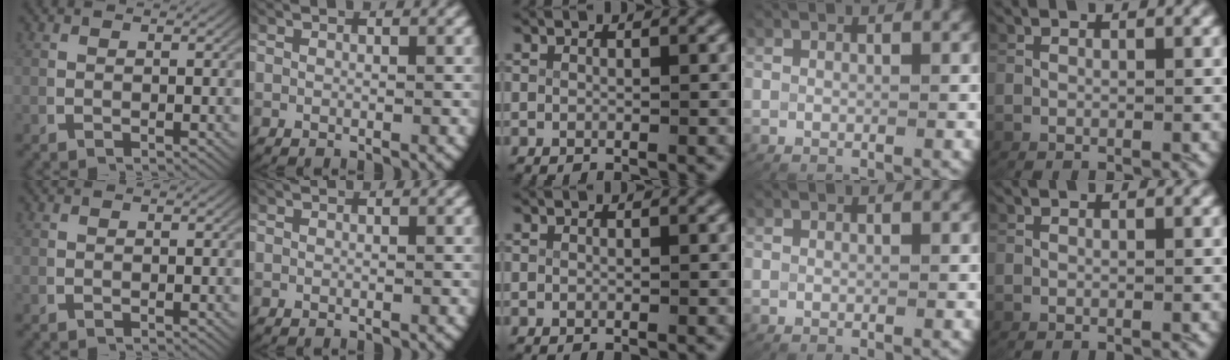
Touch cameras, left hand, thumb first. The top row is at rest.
{}